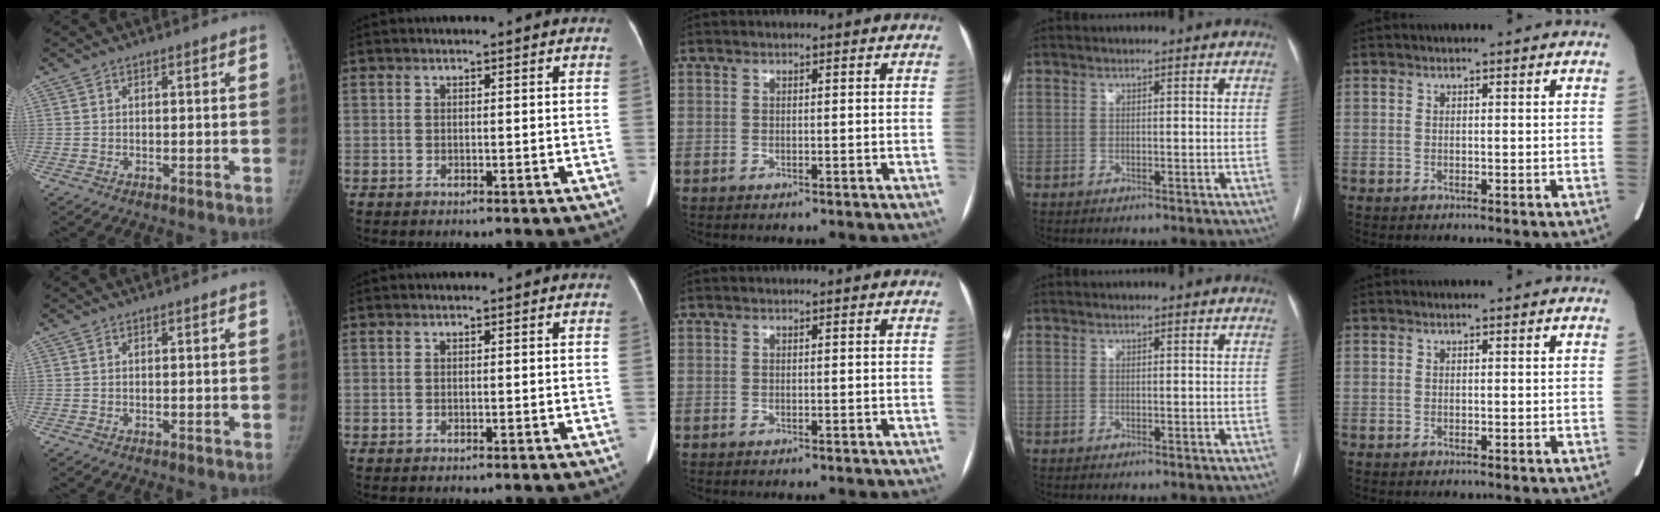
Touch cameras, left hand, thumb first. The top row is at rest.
{}